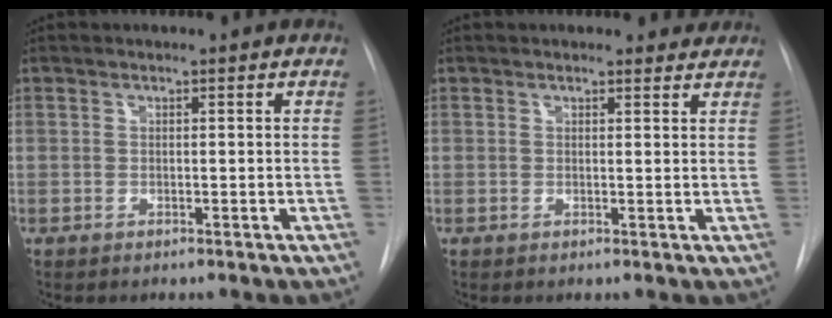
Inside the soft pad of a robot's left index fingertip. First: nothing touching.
{"total": 4.6, "force": [4.3, 1.4, 0.8], "torque": [-0.003, 0.004, 0.037]}